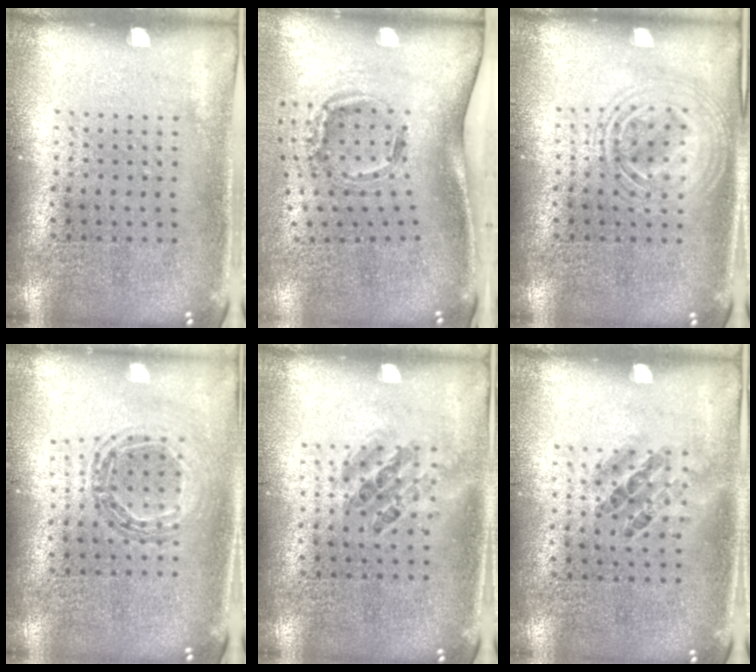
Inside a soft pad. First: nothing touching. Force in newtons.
{"total": 2.1, "press": 1.3, "slide": 1.6}
{"total": 1.7, "press": 1.7, "slide": 0.3}
{"total": 0.9, "press": 0.9, "slide": 0.1}
{"total": 1.0, "press": 0.9, "slide": 0.4}
{"total": 0.9, "press": 0.6, "slide": 0.6}